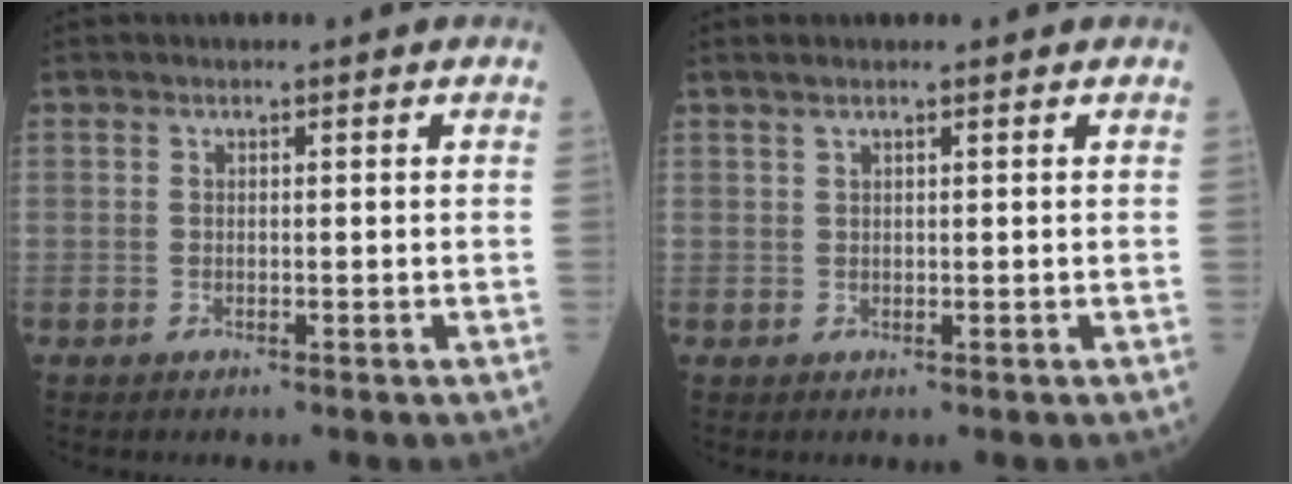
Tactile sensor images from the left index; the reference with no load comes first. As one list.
[{"total": 1.0, "force": [0.9, 0.1, 0.5], "torque": [-0.016, 0.010, 0.020]}]